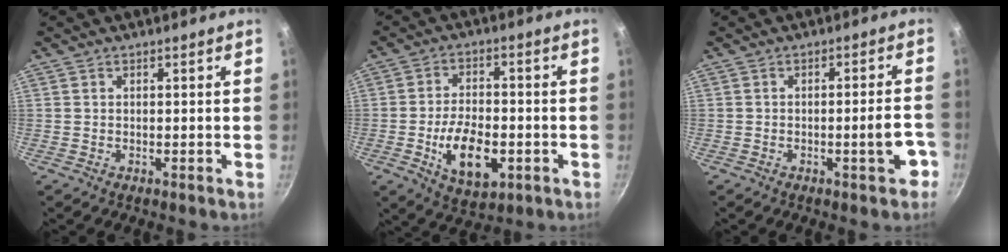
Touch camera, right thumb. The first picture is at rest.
{"total": 12.0, "force": [-3.4, 6.5, 9.6], "torque": [-0.146, 0.010, -0.051]}
{"total": 5.7, "force": [-2.6, 1.3, 4.8], "torque": [-0.052, 0.025, -0.031]}